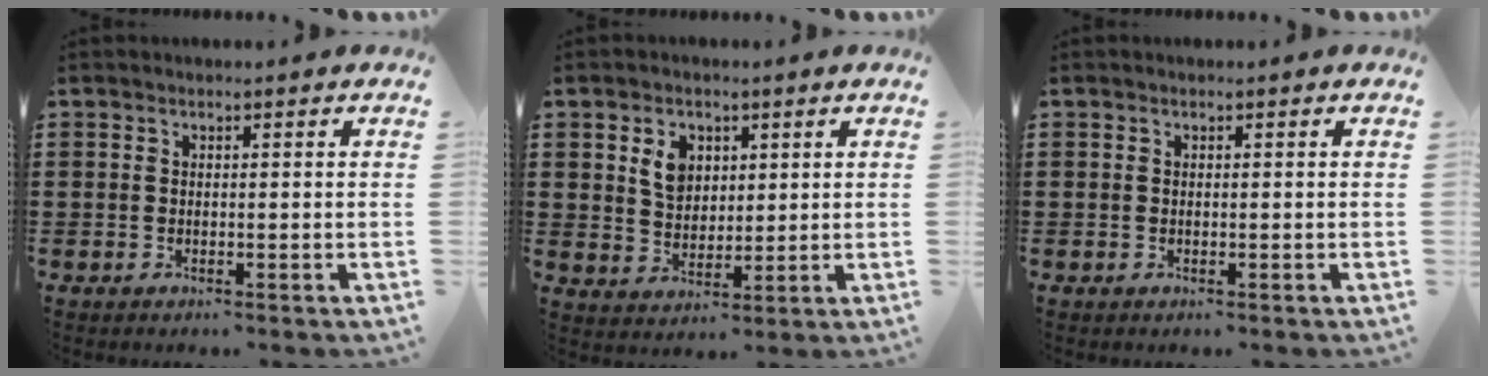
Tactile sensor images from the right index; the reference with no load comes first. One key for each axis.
{"total": 5.0, "fx": 1.8, "fy": 3.8, "fz": 2.7, "tx": -0.058, "ty": 0.010, "tz": 0.031}
{"total": 0.0}